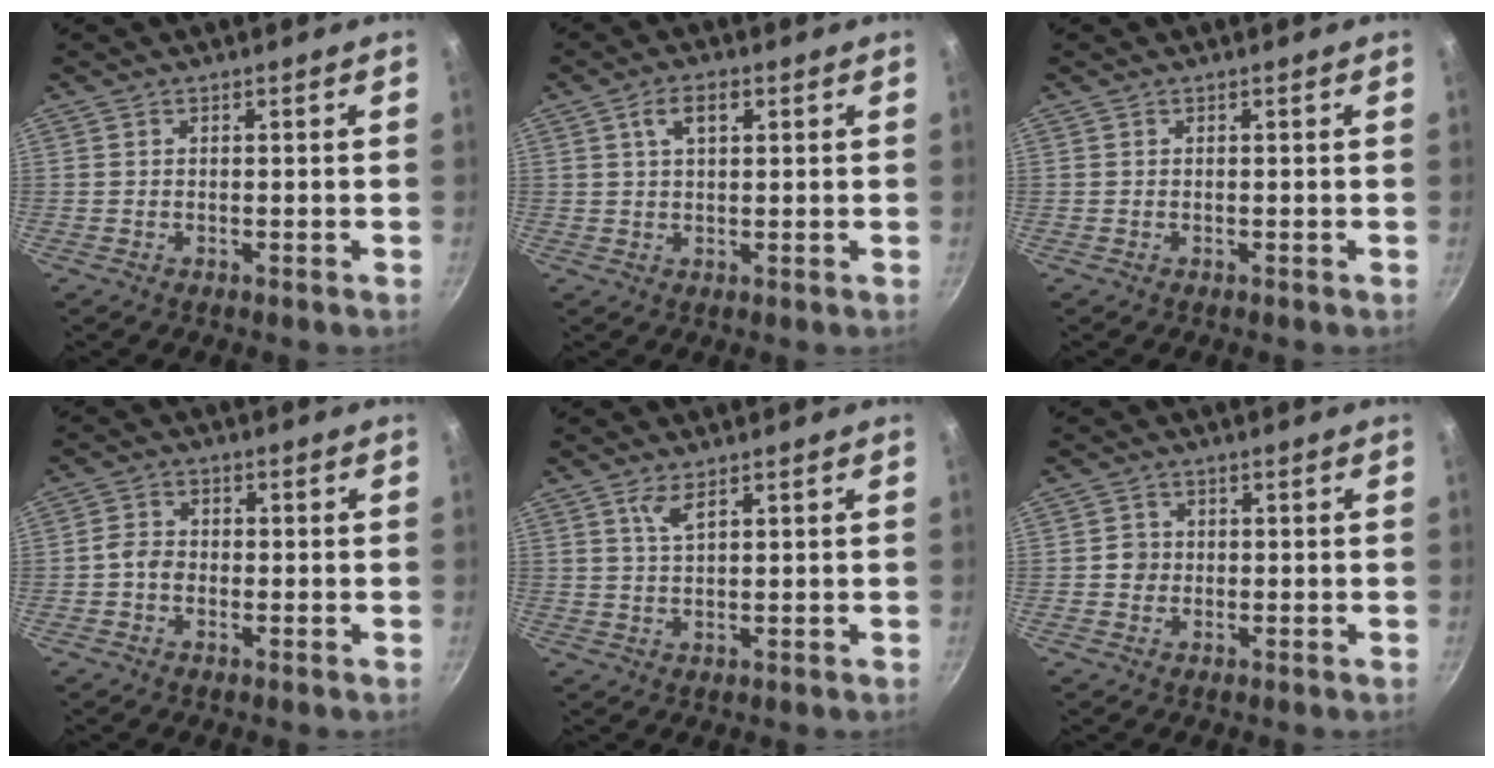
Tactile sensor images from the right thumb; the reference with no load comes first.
{"total": 4.7, "force": [1.8, 2.5, 3.6], "torque": [-0.054, 0.004, 0.030]}
{"total": 0.0}
{"total": 3.7, "force": [-1.0, 3.0, 2.0], "torque": [-0.028, 0.016, -0.025]}
{"total": 3.2, "force": [1.7, 1.1, 2.5], "torque": [-0.044, -0.010, 0.037]}
{"total": 2.6, "force": [-0.2, 2.5, 0.7], "torque": [0.004, 0.007, -0.006]}